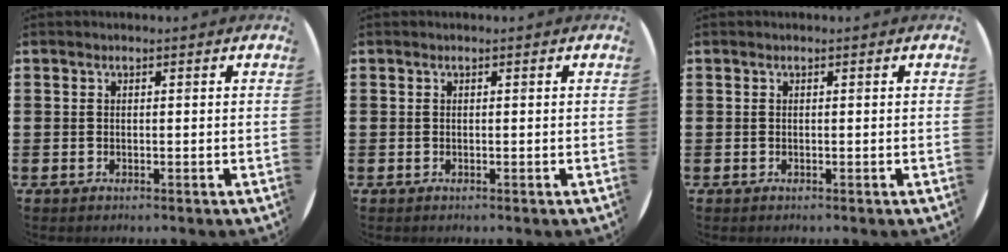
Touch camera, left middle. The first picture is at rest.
{"total": 0.0}
{"total": 0.0}